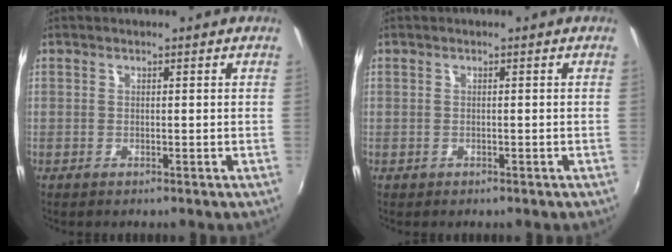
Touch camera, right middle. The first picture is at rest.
{"total": 0.6, "force": [-0.4, 0.4, 0.1], "torque": [-0.004, -0.002, -0.004]}